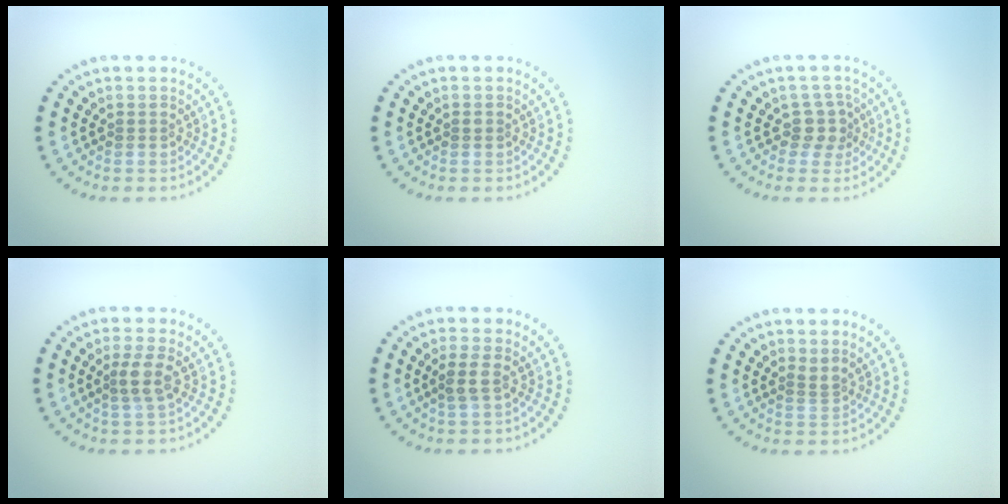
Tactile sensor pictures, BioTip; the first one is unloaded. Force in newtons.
{"total": 0.6, "press": 0.6, "slide": 0.0}
{"total": 2.2, "press": 1.7, "slide": 1.3}
{"total": 2.0, "press": 1.7, "slide": 1.0}
{"total": 1.5, "press": 1.4, "slide": 0.6}
{"total": 0.8, "press": 0.5, "slide": 0.7}